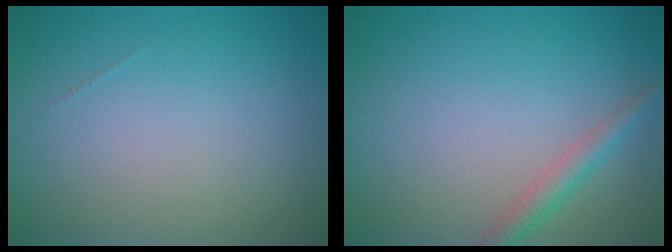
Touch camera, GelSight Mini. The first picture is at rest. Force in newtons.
{"total": 2.0, "press": 2.0, "slide": 0.0}